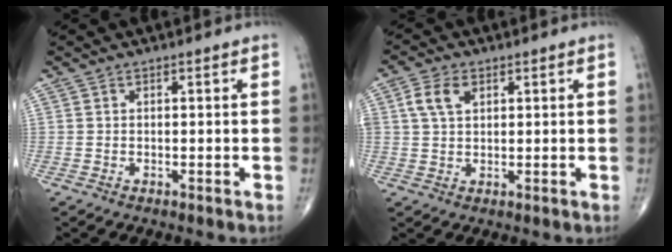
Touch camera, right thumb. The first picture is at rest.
{"total": 5.2, "force": [1.9, 3.1, 3.6], "torque": [-0.074, 0.005, 0.036]}